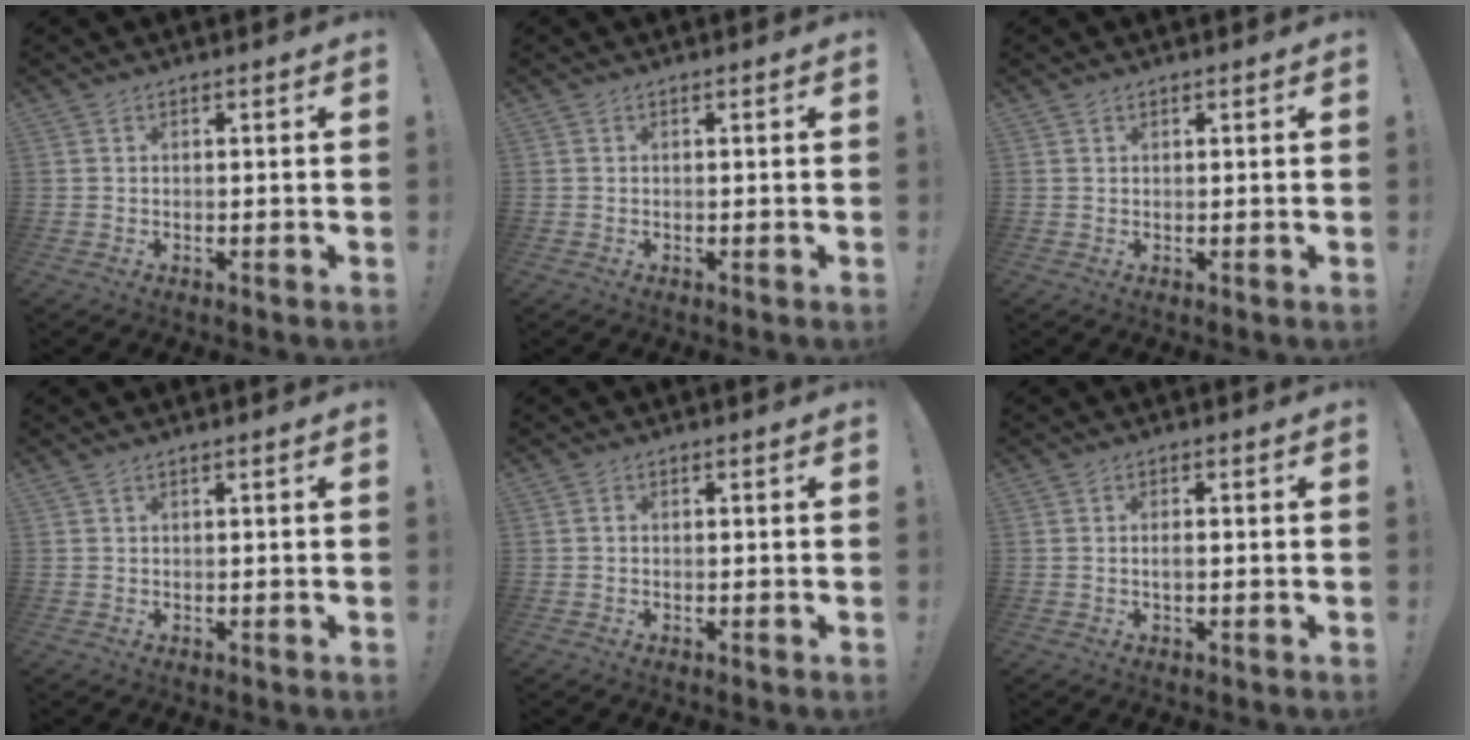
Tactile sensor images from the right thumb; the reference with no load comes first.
{"total": 0.0}
{"total": 0.6, "force": [0.5, 0.3, 0.1], "torque": [-0.002, -0.001, 0.009]}
{"total": 0.6, "force": [0.5, 0.0, 0.3], "torque": [-0.006, 0.001, 0.010]}
{"total": 0.5, "force": [-0.5, 0.2, 0.1], "torque": [-0.006, 0.004, -0.008]}
{"total": 1.5, "force": [-0.4, 0.2, 1.5], "torque": [-0.031, 0.004, -0.008]}